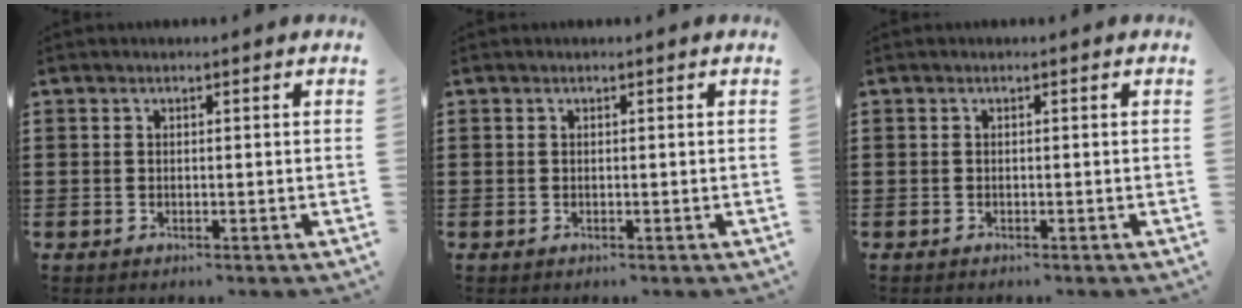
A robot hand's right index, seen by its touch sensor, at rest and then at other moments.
{"total": 0.0}
{"total": 0.0}